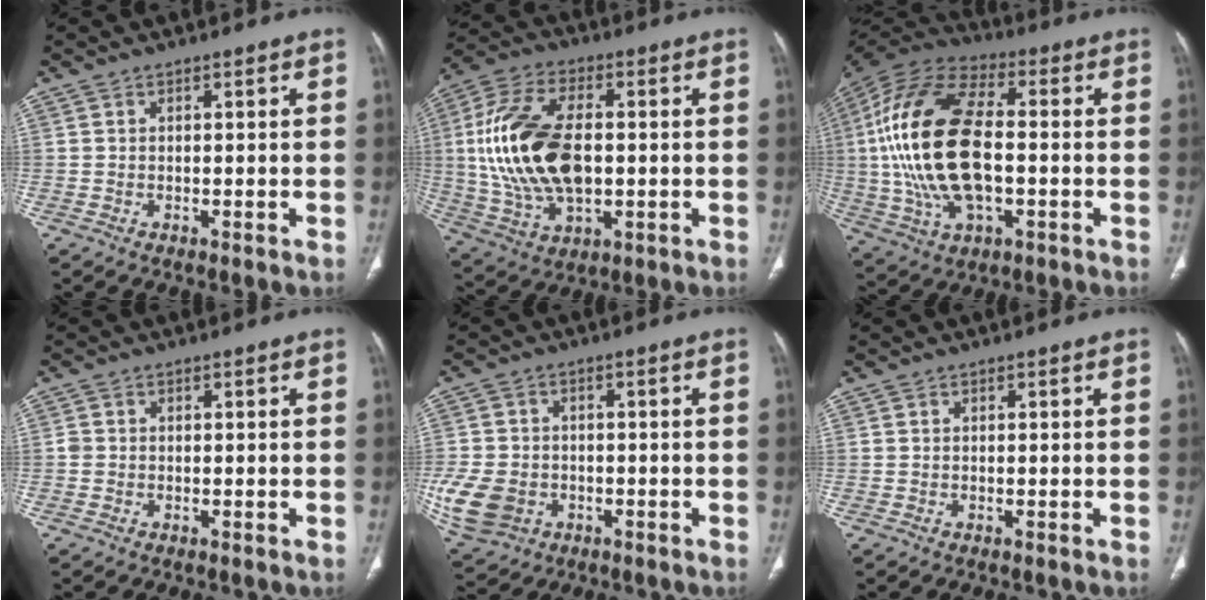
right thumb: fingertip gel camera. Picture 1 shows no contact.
{"total": 20.3, "force": [0.5, 11.3, 16.8], "torque": [-0.339, 0.003, 0.017]}
{"total": 24.6, "force": [-0.6, 12.6, 21.1], "torque": [-0.436, 0.011, -0.011]}
{"total": 1.0, "force": [-0.1, 0.9, 0.3], "torque": [-0.002, 0.003, -0.003]}
{"total": 12.6, "force": [-3.8, 9.9, 6.9], "torque": [-0.171, 0.006, -0.055]}
{"total": 0.0}